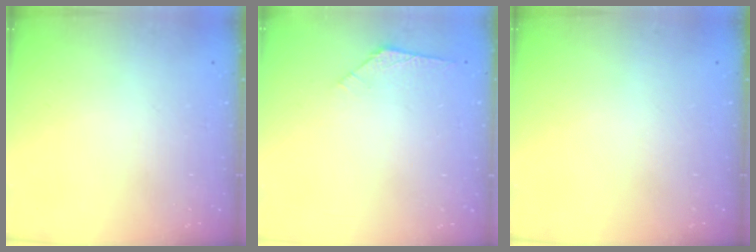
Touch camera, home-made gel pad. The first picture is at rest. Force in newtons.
{"total": 2.5, "press": 2.4, "slide": 0.7}
{"total": 0.0}